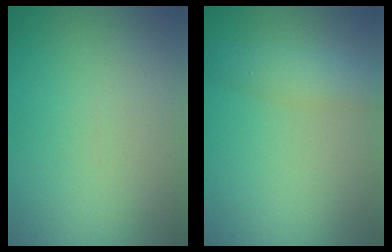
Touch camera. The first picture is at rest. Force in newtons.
{"total": 2.9, "press": 2.9, "slide": 0.1}